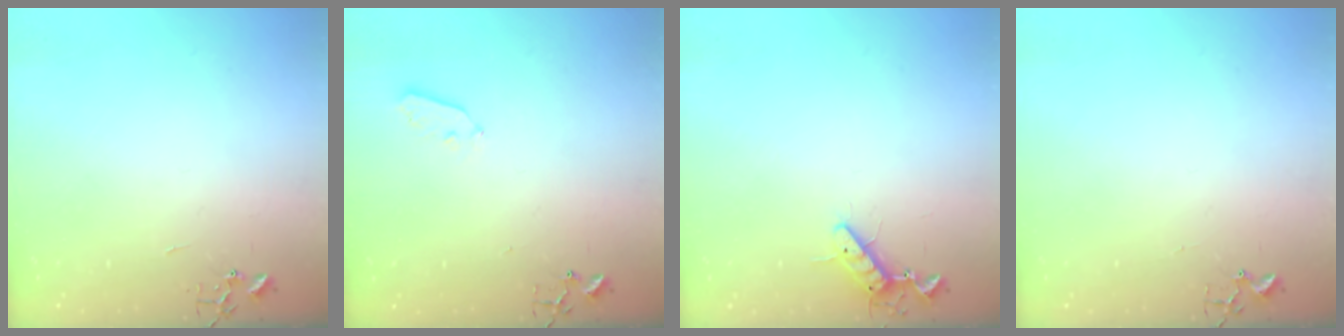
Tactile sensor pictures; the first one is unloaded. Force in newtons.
{"total": 3.1, "press": 3.0, "slide": 0.4}
{"total": 8.5, "press": 8.4, "slide": 1.5}
{"total": 1.8, "press": 1.8, "slide": 0.2}